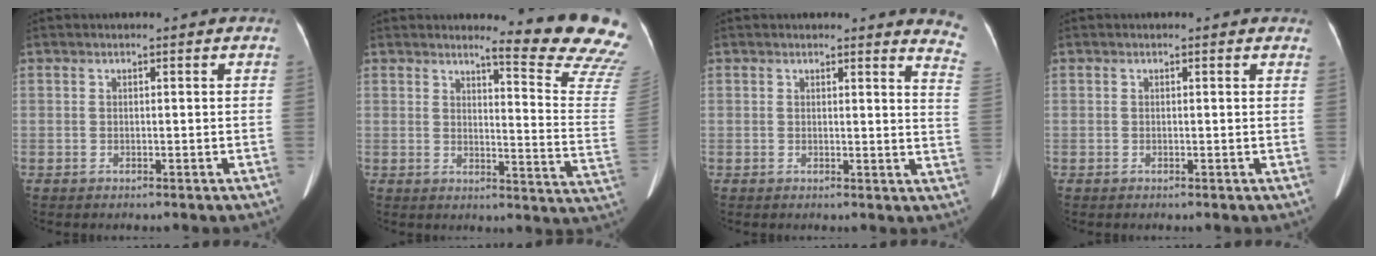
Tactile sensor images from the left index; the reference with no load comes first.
{"total": 14.6, "force": [13.9, -0.8, 4.4], "torque": [-0.045, -0.140, 0.137]}
{"total": 7.1, "force": [6.8, 0.2, 1.9], "torque": [-0.006, -0.063, 0.038]}
{"total": 1.9, "force": [1.6, 0.8, 0.5], "torque": [-0.007, 0.003, 0.002]}